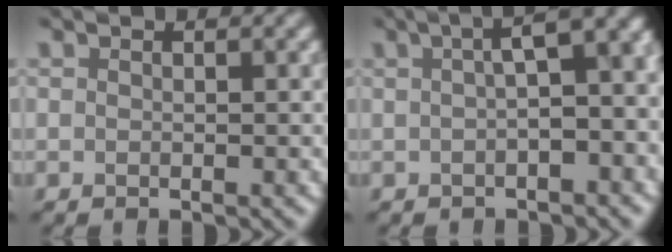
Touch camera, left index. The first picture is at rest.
{"total": 8.7, "force": [1.2, 3.6, 7.8], "torque": [-0.054, 0.035, 0.004]}